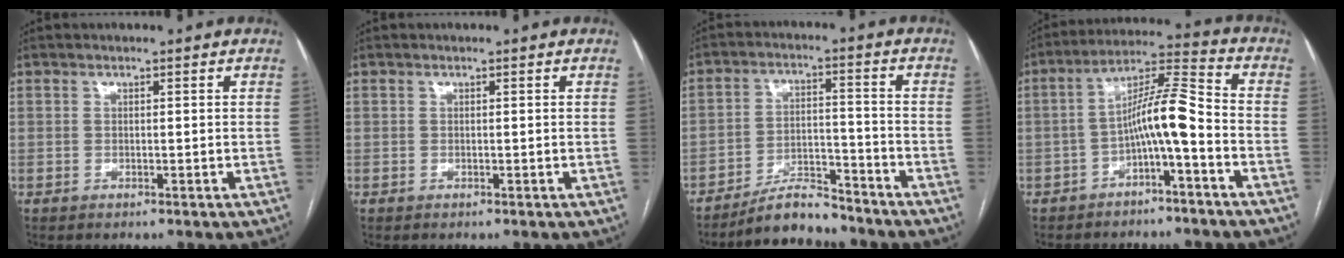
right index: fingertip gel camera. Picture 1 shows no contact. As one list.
[{"total": 0.0}, {"total": 7.4, "force": [-6.8, 1.7, 2.1], "torque": [-0.035, 0.007, -0.118]}, {"total": 8.8, "force": [-2.9, 0.6, 8.3], "torque": [-0.144, 0.033, -0.052]}]